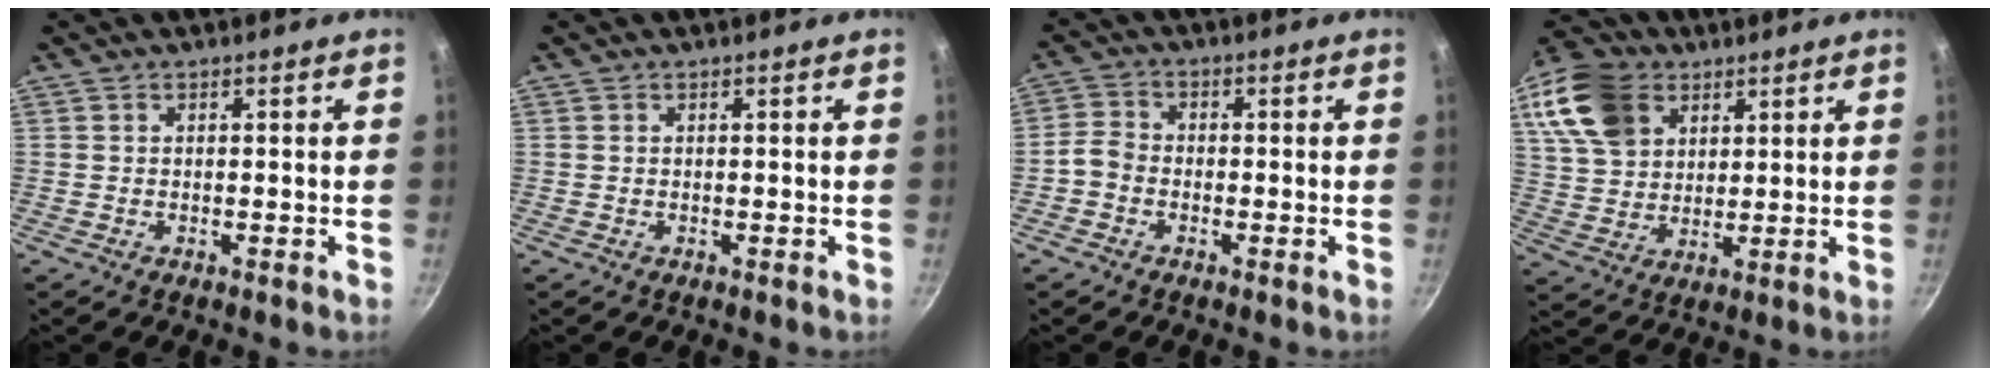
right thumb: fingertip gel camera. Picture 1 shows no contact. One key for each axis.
{"total": 0.0}
{"total": 3.5, "fx": -1.5, "fy": 2.8, "fz": 1.6, "tx": -0.032, "ty": 0.020, "tz": -0.040}
{"total": 14.7, "fx": 6.6, "fy": 10.5, "fz": 7.8, "tx": -0.128, "ty": -0.007, "tz": 0.127}